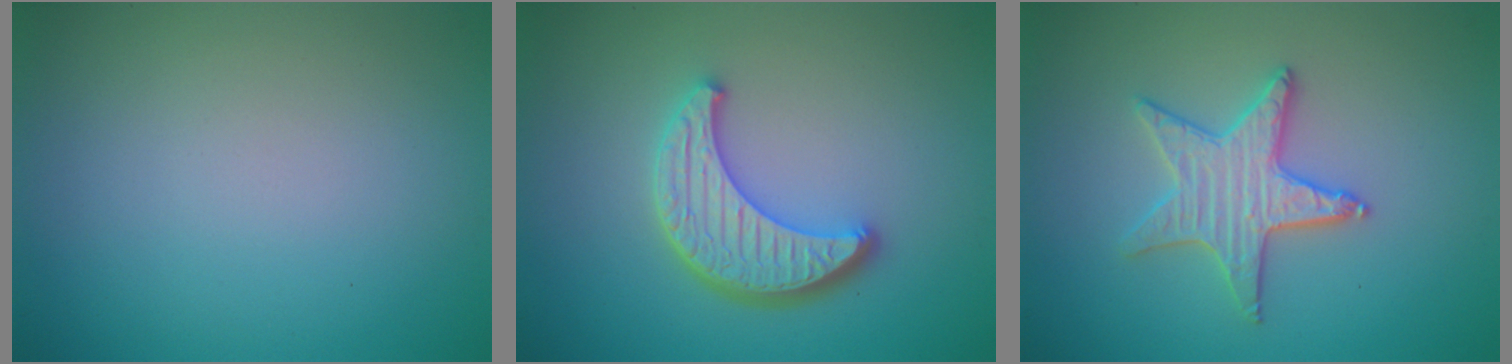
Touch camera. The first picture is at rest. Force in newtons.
{"total": 4.5, "press": 3.8, "slide": 2.5}
{"total": 3.3, "press": 3.3, "slide": 0.3}